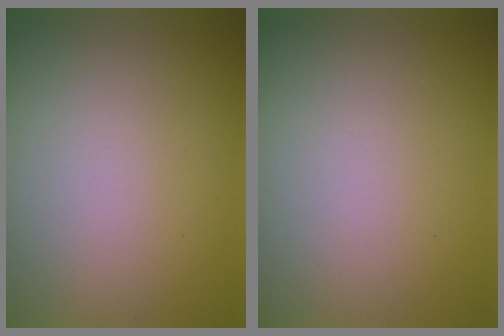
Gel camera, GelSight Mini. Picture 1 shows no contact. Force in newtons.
{"total": 0.0}